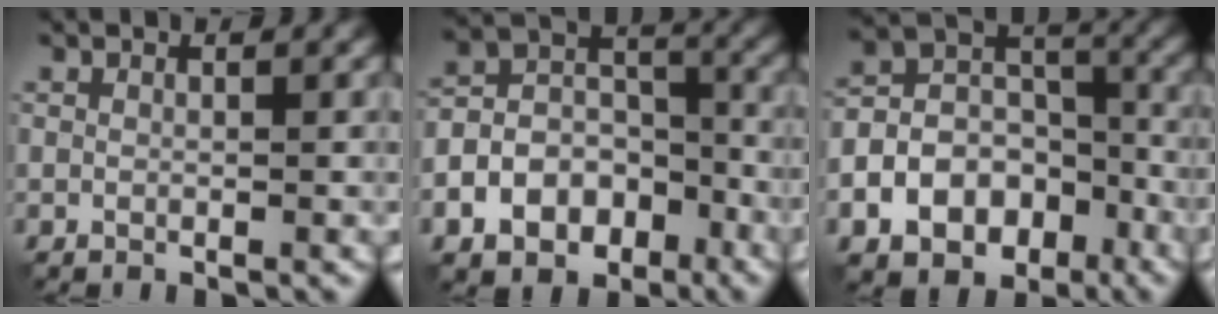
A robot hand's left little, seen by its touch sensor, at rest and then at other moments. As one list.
[{"total": 8.8, "force": [-4.8, 6.1, 4.1], "torque": [-0.062, 0.007, -0.090]}, {"total": 10.3, "force": [-5.3, 7.3, 4.9], "torque": [-0.080, 0.001, -0.099]}]